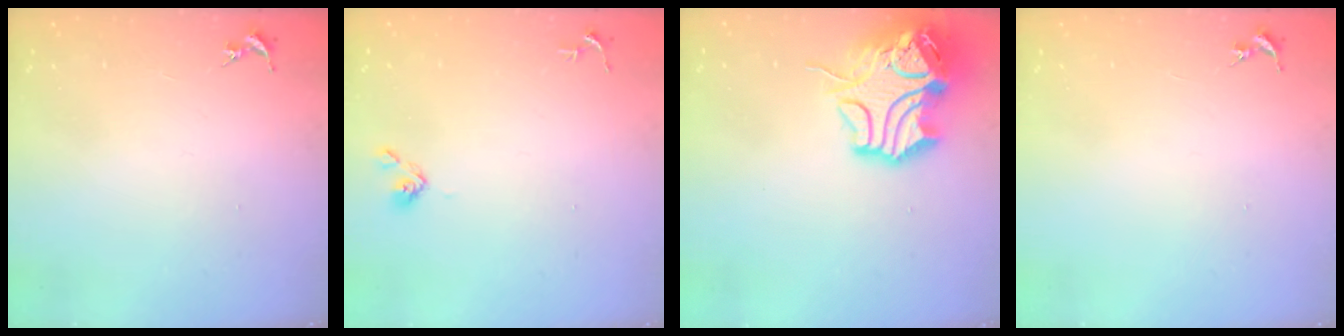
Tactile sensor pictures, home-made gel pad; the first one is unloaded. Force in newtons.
{"total": 4.8, "press": 4.8, "slide": 0.6}
{"total": 17.6, "press": 17.4, "slide": 2.5}
{"total": 0.0}